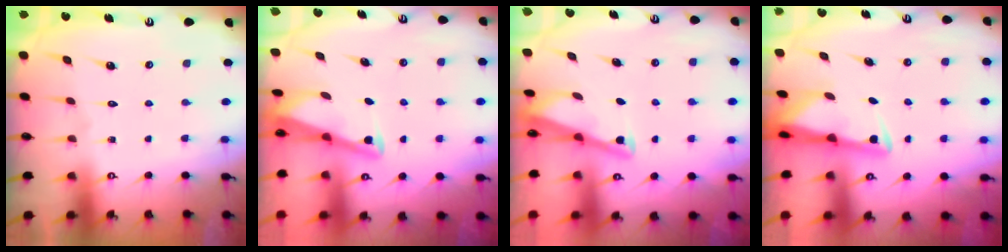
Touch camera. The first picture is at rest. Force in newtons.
{"total": 2.9, "press": 2.9, "slide": 0.4}
{"total": 2.8, "press": 2.8, "slide": 0.4}
{"total": 3.0, "press": 3.0, "slide": 0.6}